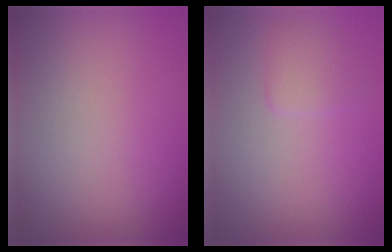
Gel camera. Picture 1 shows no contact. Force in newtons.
{"total": 1.4, "press": 1.4, "slide": 0.1}